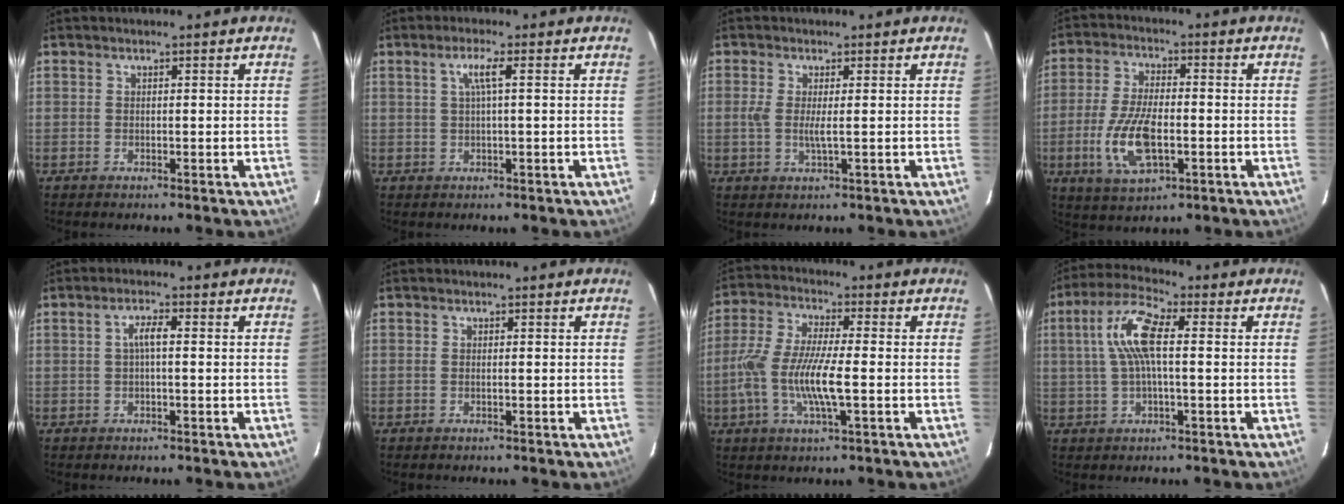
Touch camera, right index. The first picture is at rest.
{"total": 2.9, "force": [0.7, -0.3, 2.8], "torque": [-0.053, 0.003, 0.012]}
{"total": 3.0, "force": [-0.1, 0.2, 3.0], "torque": [-0.064, -0.005, -0.005]}
{"total": 11.9, "force": [-3.1, 5.1, 10.3], "torque": [-0.218, -0.008, -0.054]}
{"total": 2.6, "force": [0.0, 0.5, 2.5], "torque": [-0.050, 0.008, 0.001]}
{"total": 0.6, "force": [-0.2, -0.1, 0.6], "torque": [-0.011, 0.001, -0.004]}
{"total": 11.8, "force": [-2.5, 2.4, 11.3], "torque": [-0.235, -0.005, -0.053]}
{"total": 9.5, "force": [1.1, 2.8, 9.0], "torque": [-0.182, 0.018, 0.021]}